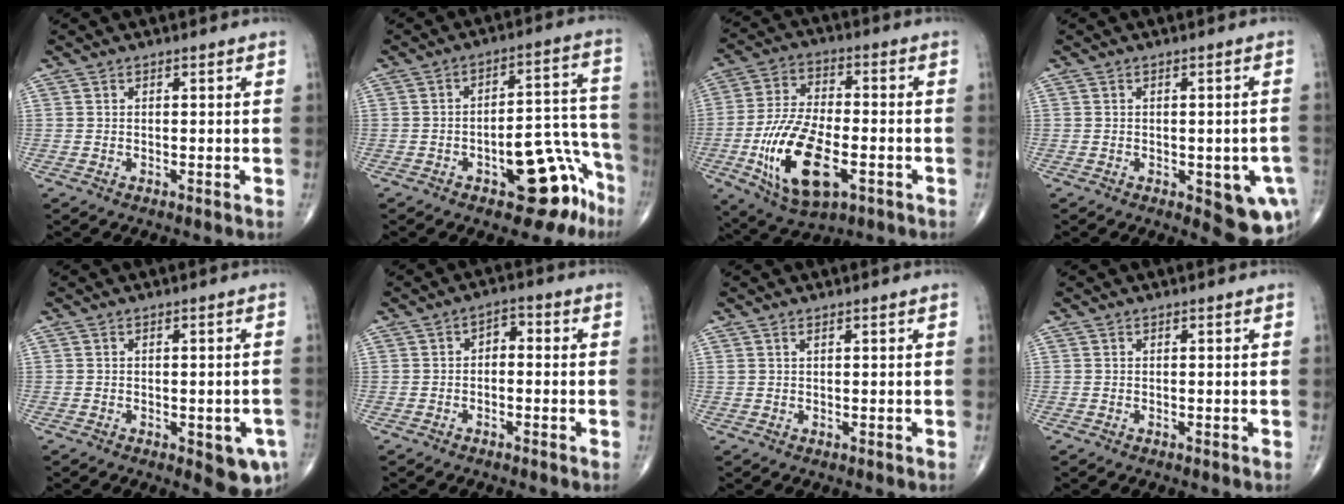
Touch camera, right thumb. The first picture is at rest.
{"total": 14.4, "force": [-7.9, 6.4, 10.2], "torque": [-0.077, 0.083, -0.099]}
{"total": 17.6, "force": [-5.4, 8.5, 14.4], "torque": [-0.275, 0.011, -0.091]}
{"total": 9.9, "force": [-3.1, 4.3, 8.4], "torque": [-0.069, -0.001, -0.027]}
{"total": 6.6, "force": [-2.4, 2.7, 5.5], "torque": [-0.046, -0.001, -0.022]}
{"total": 2.9, "force": [-0.3, 1.9, 2.2], "torque": [-0.020, 0.018, -0.016]}
{"total": 0.7, "force": [0.5, 0.1, 0.4], "torque": [-0.011, 0.005, 0.011]}
{"total": 0.0}